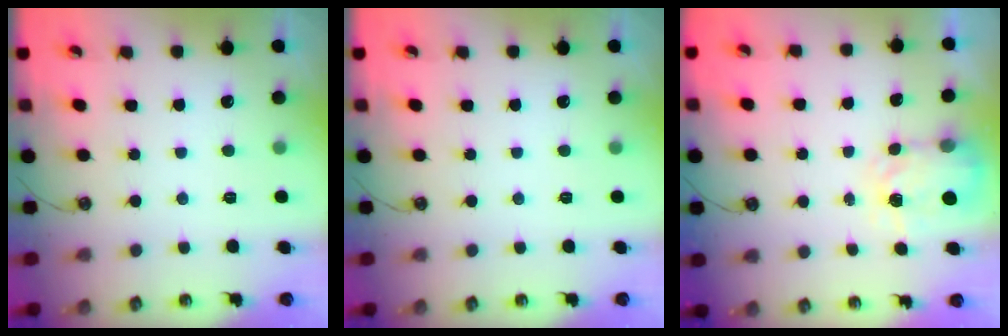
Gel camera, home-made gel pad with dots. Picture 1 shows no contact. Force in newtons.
{"total": 0.0}
{"total": 4.3, "press": 4.2, "slide": 0.5}